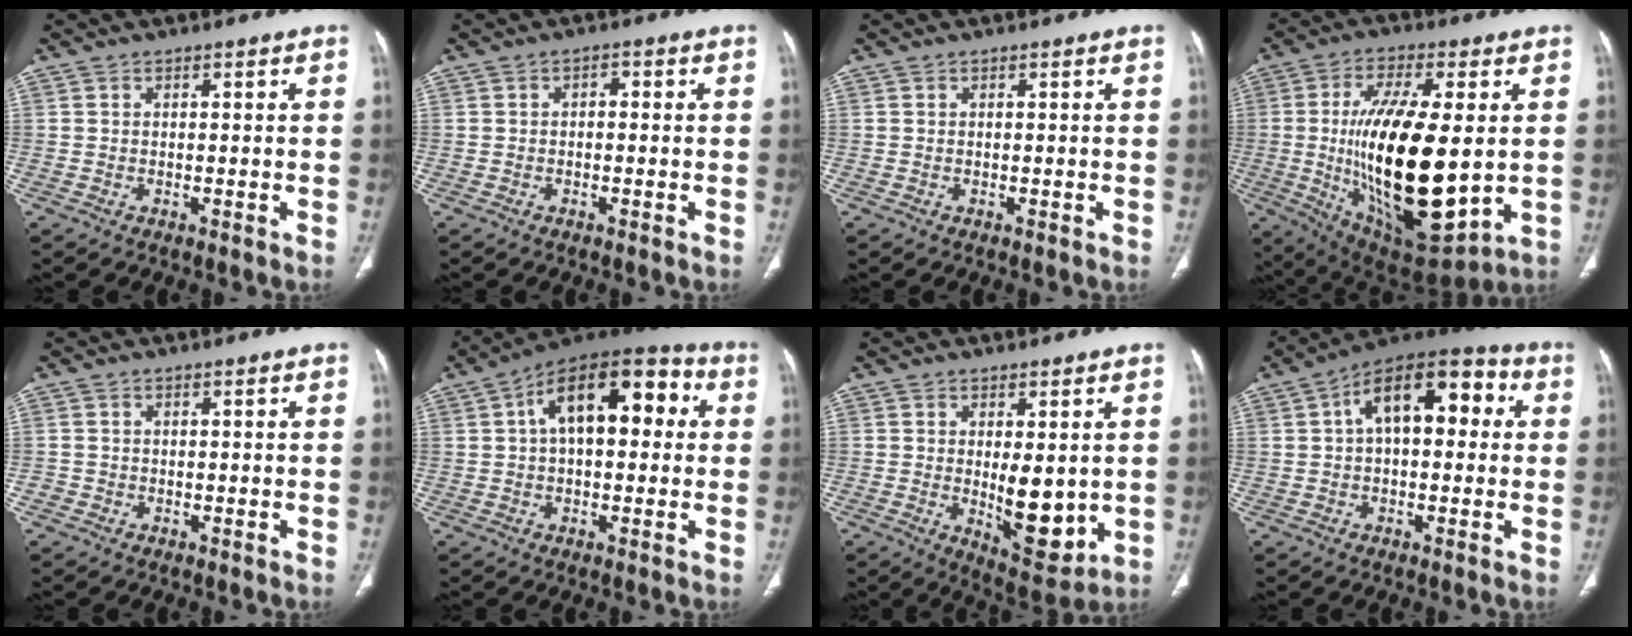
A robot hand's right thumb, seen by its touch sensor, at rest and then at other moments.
{"total": 1.5, "force": [-0.1, 0.9, 1.2], "torque": [-0.014, 0.008, -0.005]}
{"total": 0.0}
{"total": 25.9, "force": [-0.6, 10.2, 23.8], "torque": [-0.425, -0.027, 0.009]}
{"total": 1.0, "force": [-0.4, 0.9, 0.2], "torque": [-0.001, 0.004, -0.010]}
{"total": 17.2, "force": [3.6, 8.9, 14.3], "torque": [-0.189, 0.042, 0.045]}
{"total": 10.1, "force": [-0.4, 4.4, 9.1], "torque": [-0.106, -0.026, 0.014]}
{"total": 15.4, "force": [3.1, 8.2, 12.7], "torque": [-0.168, 0.042, 0.038]}